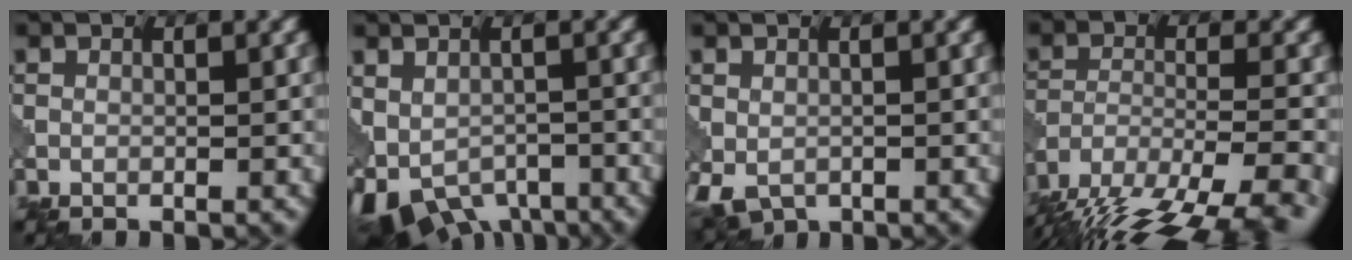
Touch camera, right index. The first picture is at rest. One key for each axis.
{"total": 7.4, "fx": -3.9, "fy": 4.4, "fz": 4.5, "tx": -0.074, "ty": -0.017, "tz": -0.042}
{"total": 3.8, "fx": -1.5, "fy": 2.5, "fz": 2.5, "tx": -0.054, "ty": -0.015, "tz": -0.021}
{"total": 14.4, "fx": -11.8, "fy": 4.5, "fz": 7.0, "tx": -0.135, "ty": -0.027, "tz": -0.161}